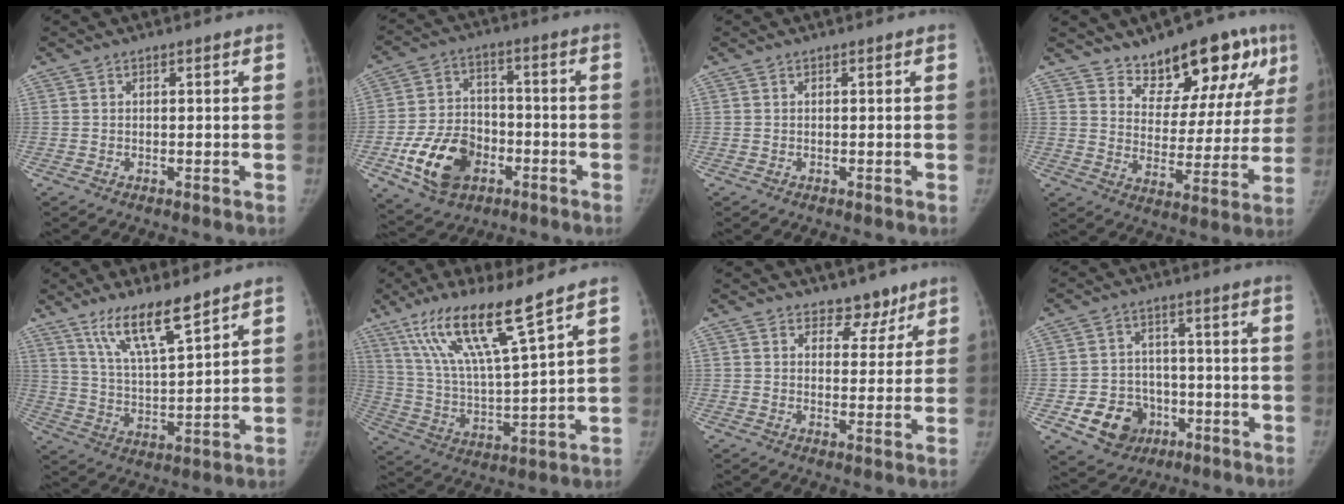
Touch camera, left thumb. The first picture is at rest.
{"total": 14.4, "force": [-5.7, 10.0, 8.6], "torque": [-0.130, 0.022, -0.094]}
{"total": 0.0}
{"total": 15.7, "force": [10.6, 7.2, 9.1], "torque": [-0.060, -0.053, 0.157]}
{"total": 11.4, "force": [8.2, 2.1, 7.6], "torque": [-0.131, -0.052, 0.163]}
{"total": 16.9, "force": [10.9, 1.4, 12.8], "torque": [-0.240, -0.054, 0.215]}
{"total": 5.3, "force": [4.1, 3.1, 1.2], "torque": [0.022, -0.025, 0.059]}
{"total": 10.6, "force": [-4.0, 8.8, 4.2], "torque": [-0.041, 0.026, -0.054]}